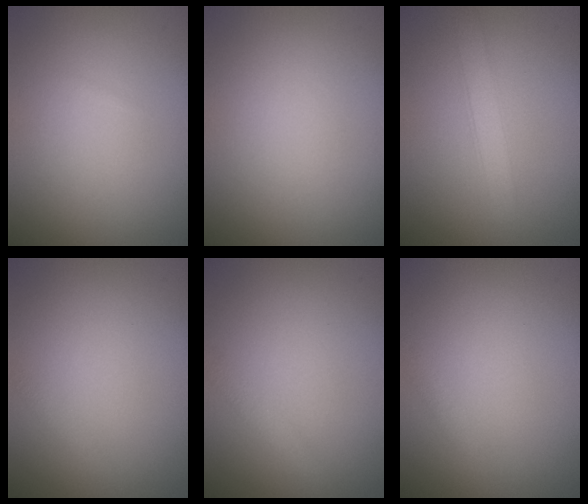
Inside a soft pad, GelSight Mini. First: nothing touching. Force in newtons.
{"total": 0.0}
{"total": 2.1, "press": 2.1, "slide": 0.0}
{"total": 0.7, "press": 0.7, "slide": 0.1}
{"total": 1.4, "press": 1.4, "slide": 0.0}
{"total": 0.7, "press": 0.7, "slide": 0.0}